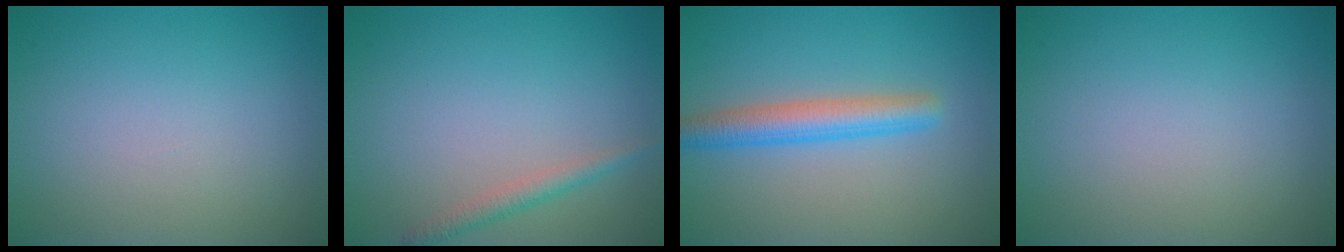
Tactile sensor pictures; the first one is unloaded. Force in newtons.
{"total": 1.6, "press": 1.6, "slide": 0.0}
{"total": 3.7, "press": 3.7, "slide": 0.1}
{"total": 0.0}